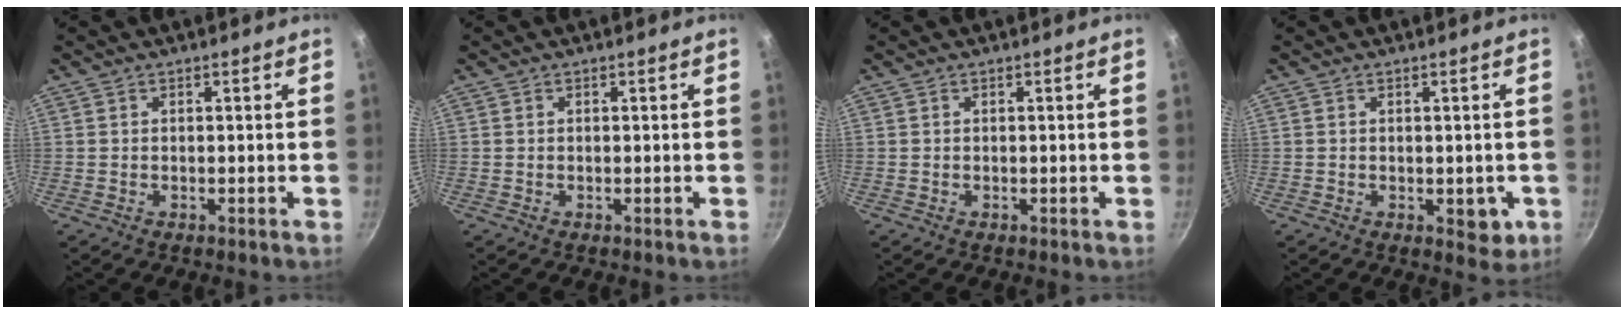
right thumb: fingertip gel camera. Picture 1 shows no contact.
{"total": 0.0}
{"total": 0.0}
{"total": 4.6, "force": [-1.1, 2.6, 3.7], "torque": [-0.026, 0.002, -0.010]}